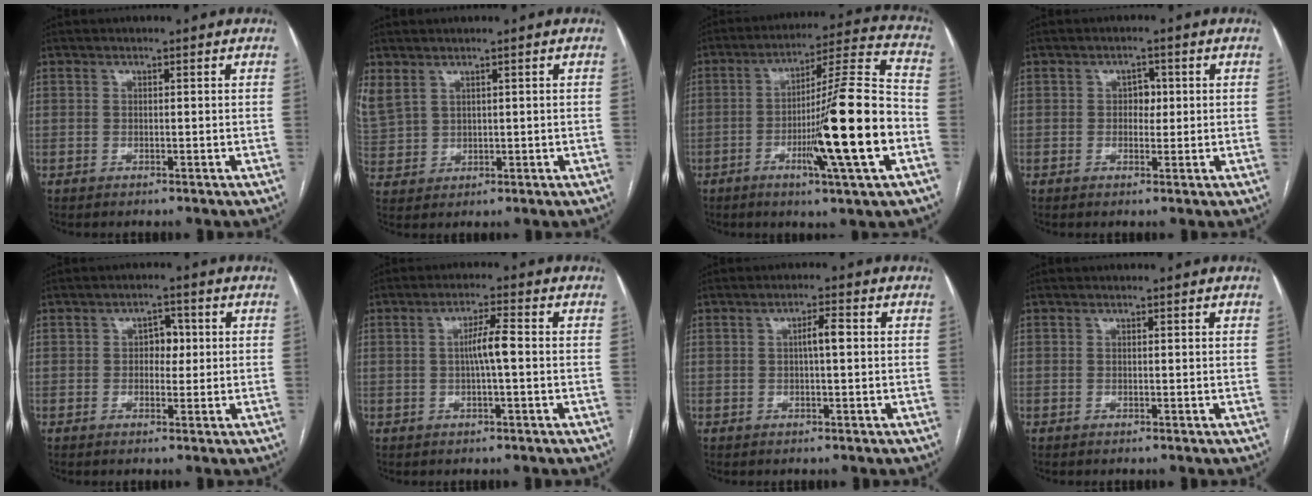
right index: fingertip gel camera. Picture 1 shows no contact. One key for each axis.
{"total": 6.8, "fx": 3.8, "fy": 4.6, "fz": 3.2, "tx": -0.098, "ty": 0.011, "tz": 0.096}
{"total": 18.2, "fx": -5.1, "fy": -0.5, "fz": 17.5, "tx": -0.278, "ty": -0.006, "tz": -0.086}
{"total": 2.3, "fx": 0.2, "fy": 1.6, "fz": 1.6, "tx": -0.017, "ty": 0.006, "tz": 0.002}
{"total": 3.2, "fx": 0.3, "fy": 2.1, "fz": 2.4, "tx": -0.029, "ty": 0.011, "tz": 0.004}
{"total": 4.1, "fx": -0.1, "fy": 0.1, "fz": 4.1, "tx": -0.075, "ty": 0.005, "tz": -0.001}
{"total": 2.7, "fx": 0.2, "fy": 0.3, "fz": 2.7, "tx": -0.045, "ty": 0.004, "tz": 0.003}
{"total": 0.0}